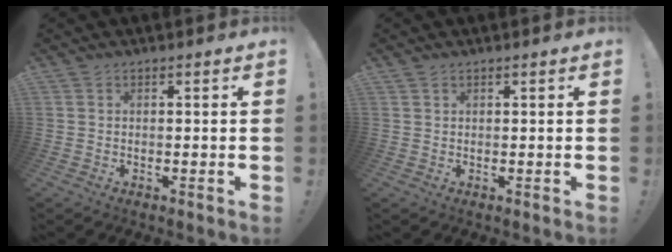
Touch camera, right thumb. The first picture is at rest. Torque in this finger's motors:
{"motor_torque": [-0.33, 0.01, -0.10, -0.01, 0.01]}